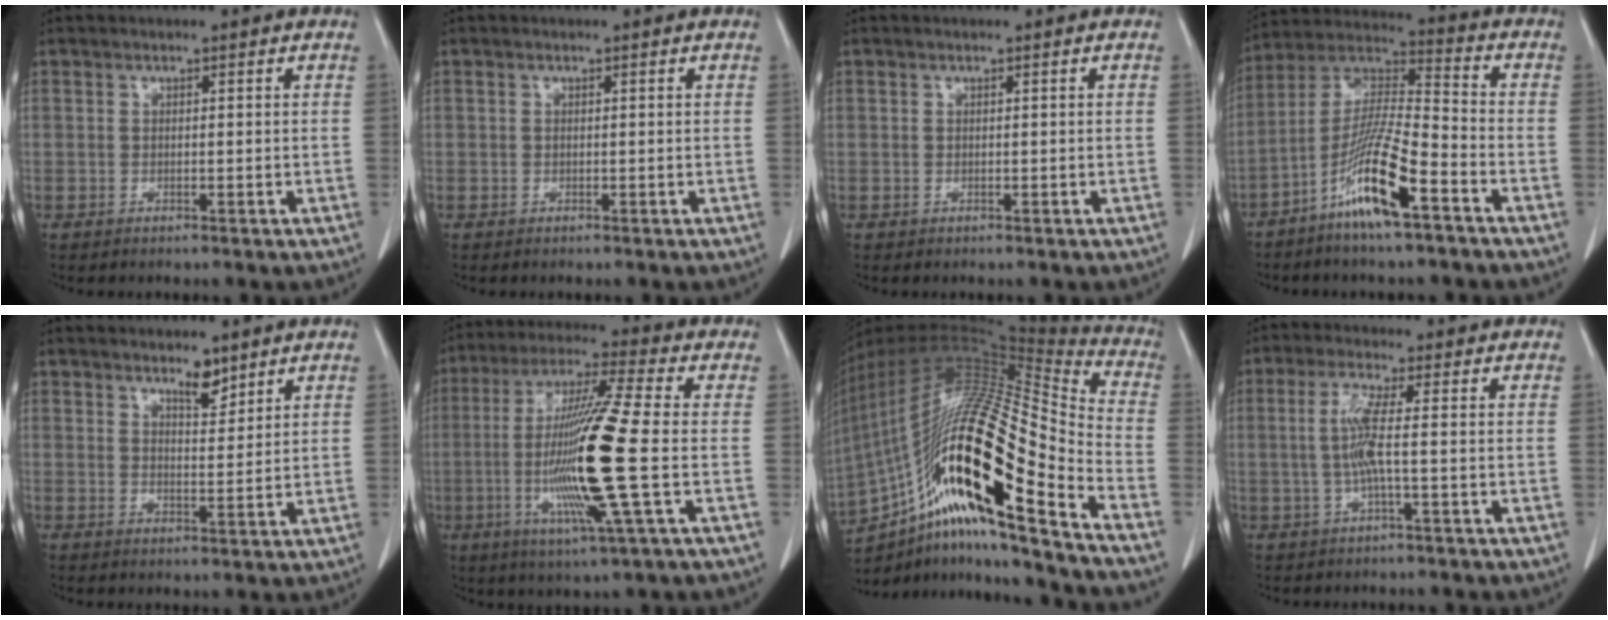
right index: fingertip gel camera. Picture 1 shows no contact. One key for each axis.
{"total": 0.0}
{"total": 0.0}
{"total": 12.7, "fx": -6.7, "fy": 0.9, "fz": 10.8, "tx": -0.214, "ty": -0.010, "tz": -0.131}
{"total": 3.4, "fx": 2.7, "fy": 1.0, "fz": 1.7, "tx": -0.029, "ty": -0.006, "tz": 0.046}
{"total": 16.6, "fx": -2.6, "fy": -0.7, "fz": 16.4, "tx": -0.327, "ty": -0.013, "tz": -0.058}
{"total": 30.4, "fx": -14.4, "fy": 4.6, "fz": 26.5, "tx": -0.470, "ty": -0.012, "tz": -0.250}
{"total": 4.9, "fx": -0.2, "fy": -0.1, "fz": 4.9, "tx": -0.109, "ty": 0.006, "tz": -0.005}